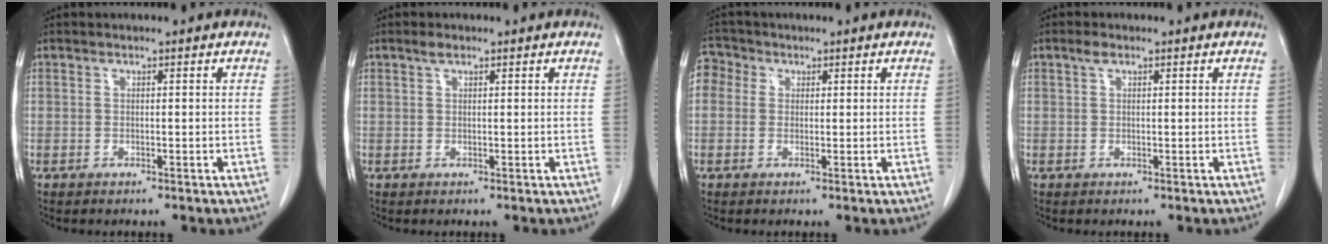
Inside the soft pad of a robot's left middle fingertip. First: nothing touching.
{"total": 1.1, "force": [0.8, 0.3, 0.7], "torque": [-0.014, 0.004, 0.016]}
{"total": 3.8, "force": [1.1, 3.4, 1.2], "torque": [-0.025, 0.016, 0.017]}
{"total": 1.2, "force": [0.7, 0.5, 0.8], "torque": [-0.015, 0.009, 0.013]}